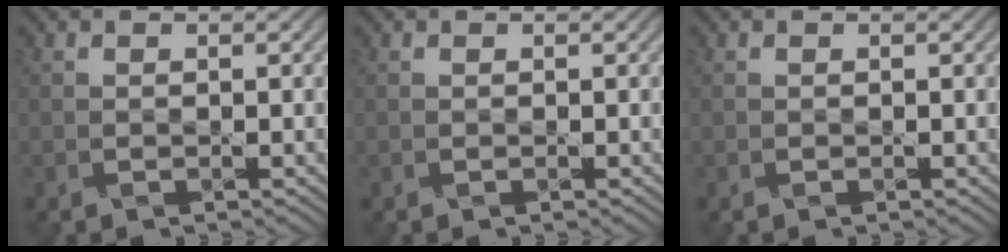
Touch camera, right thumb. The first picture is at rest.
{"total": 0.0}
{"total": 0.0}